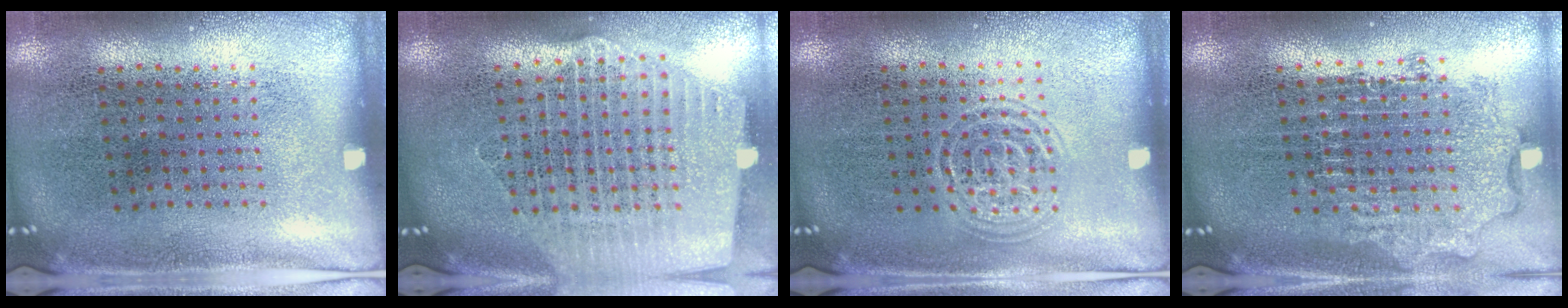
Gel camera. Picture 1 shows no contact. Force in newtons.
{"total": 2.5, "press": 2.1, "slide": 1.3}
{"total": 1.2, "press": 1.1, "slide": 0.2}
{"total": 1.9, "press": 1.5, "slide": 1.1}